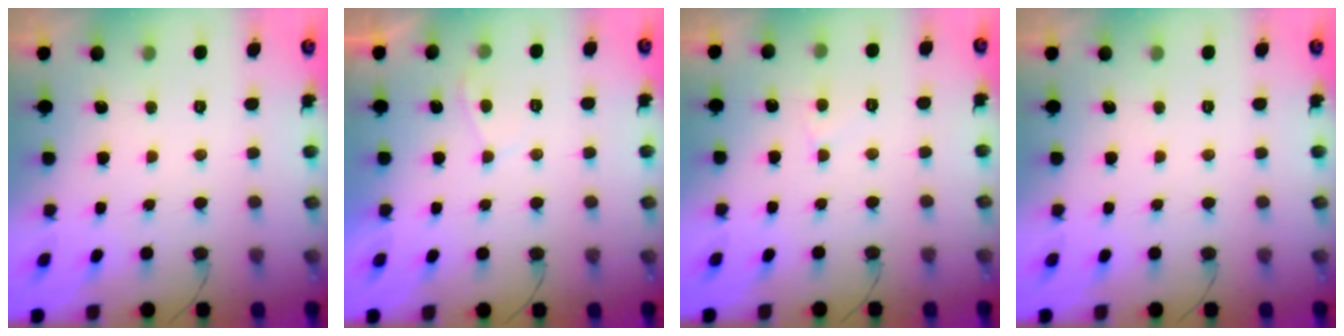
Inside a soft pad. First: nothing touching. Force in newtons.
{"total": 1.4, "press": 1.2, "slide": 0.6}
{"total": 2.7, "press": 2.7, "slide": 0.2}
{"total": 0.0}